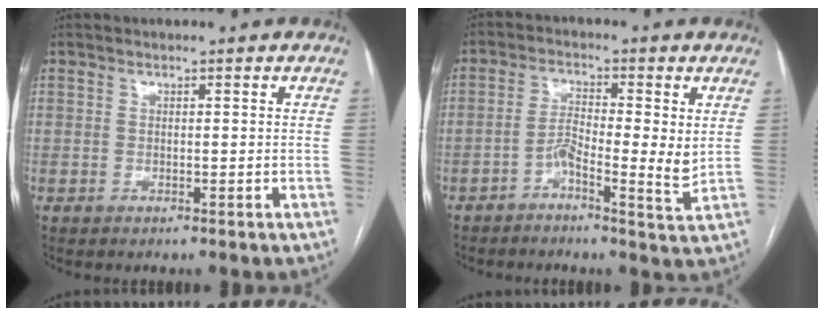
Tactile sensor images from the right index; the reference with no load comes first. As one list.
[{"total": 5.7, "force": [-0.9, 1.0, 5.6], "torque": [-0.102, 0.006, -0.023]}]